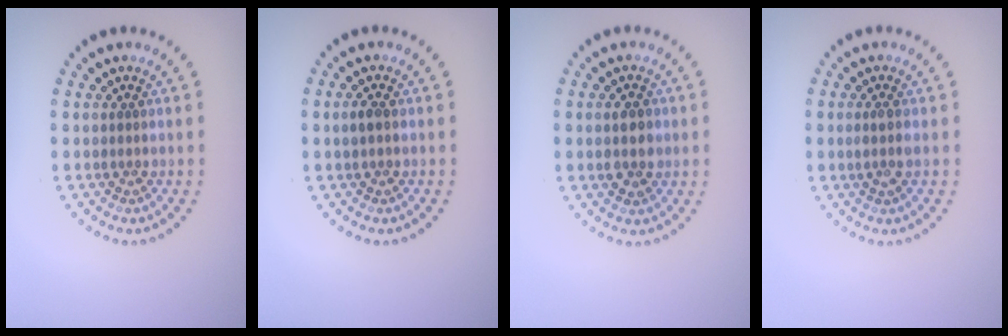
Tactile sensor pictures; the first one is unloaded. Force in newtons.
{"total": 1.1, "press": 1.1, "slide": 0.1}
{"total": 2.2, "press": 2.2, "slide": 0.2}
{"total": 1.1, "press": 0.9, "slide": 0.6}